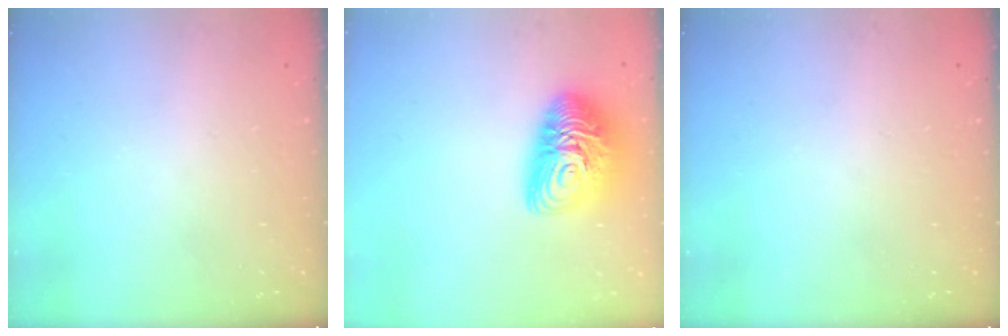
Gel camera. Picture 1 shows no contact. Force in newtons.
{"total": 14.0, "press": 14.0, "slide": 1.1}
{"total": 0.0}